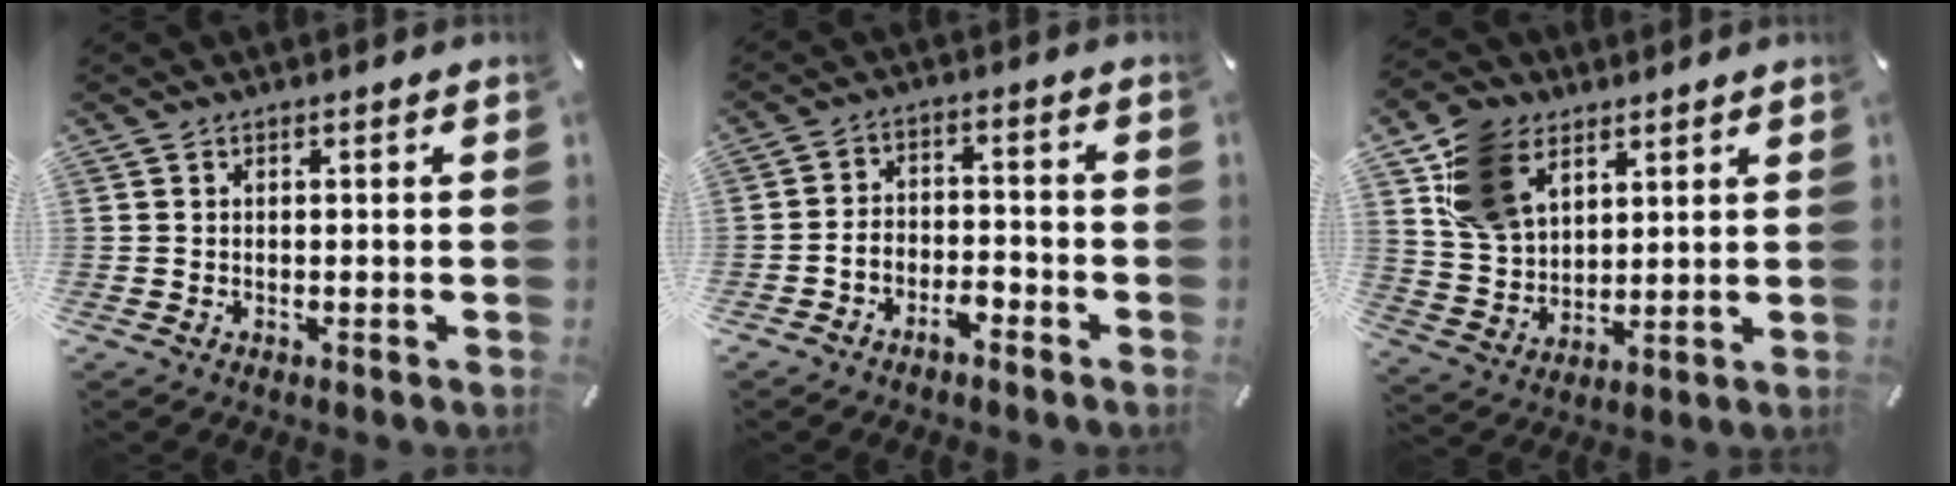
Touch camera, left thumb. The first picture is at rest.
{"total": 4.8, "force": [-3.8, 2.5, 1.7], "torque": [-0.031, 0.020, -0.072]}
{"total": 13.2, "force": [7.1, 9.0, 6.4], "torque": [-0.156, -0.011, 0.138]}